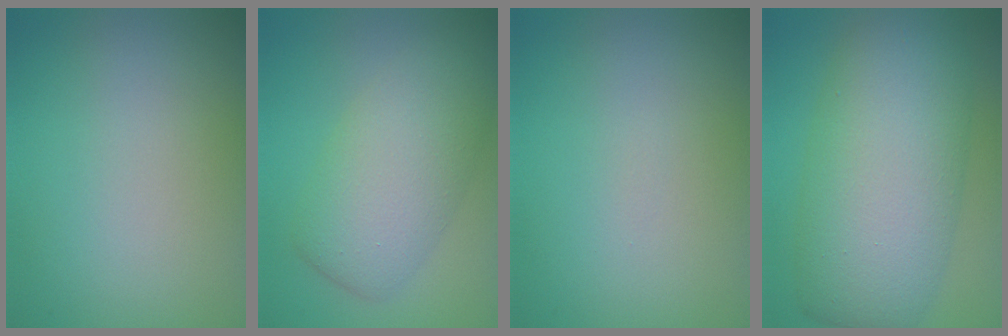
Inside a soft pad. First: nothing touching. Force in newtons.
{"total": 6.0, "press": 6.0, "slide": 0.3}
{"total": 0.0}
{"total": 10.5, "press": 10.5, "slide": 0.2}